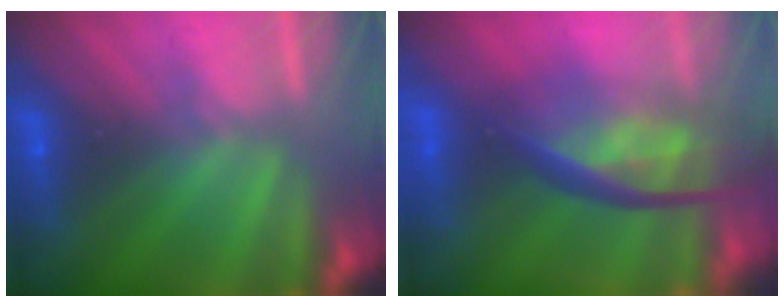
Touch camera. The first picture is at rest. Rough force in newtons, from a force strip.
{"total": 7.3}